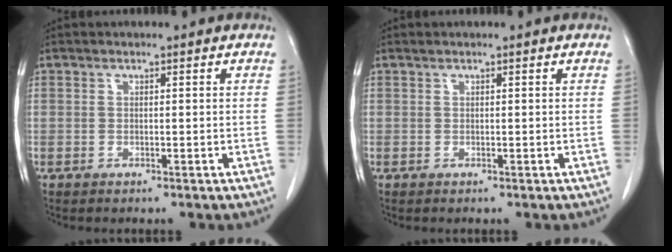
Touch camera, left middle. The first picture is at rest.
{"total": 0.0}